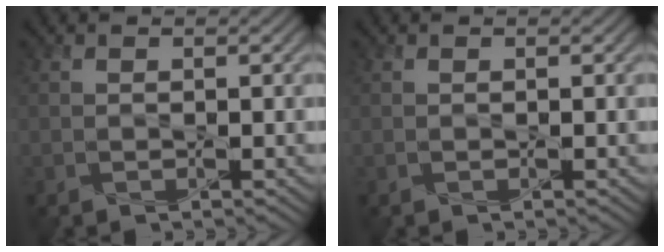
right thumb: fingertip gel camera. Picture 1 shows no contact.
{"total": 0.0}